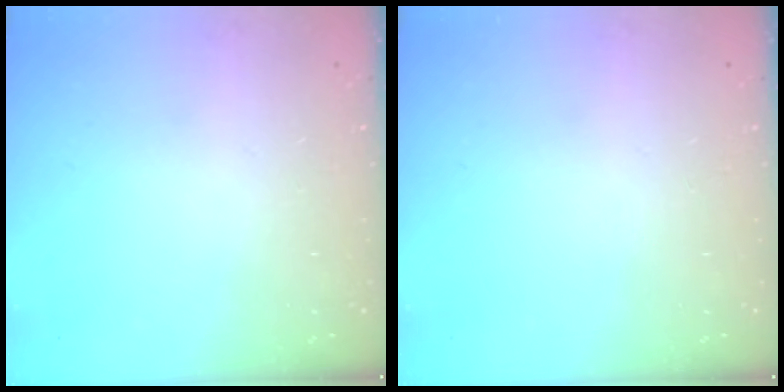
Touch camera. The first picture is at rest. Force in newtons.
{"total": 0.0}